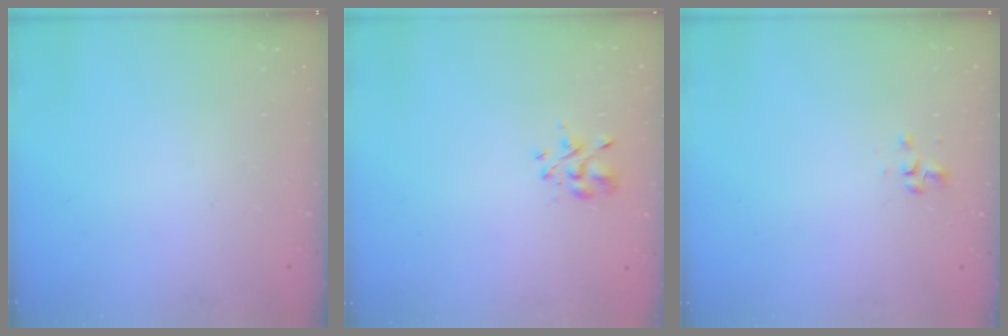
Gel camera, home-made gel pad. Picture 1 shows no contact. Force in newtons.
{"total": 2.4, "press": 2.1, "slide": 1.2}
{"total": 1.7, "press": 1.6, "slide": 0.6}